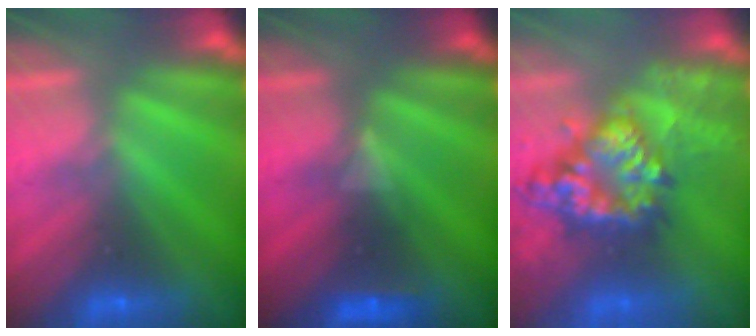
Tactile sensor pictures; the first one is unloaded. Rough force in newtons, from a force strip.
{"total": 2.9}
{"total": 8.4}